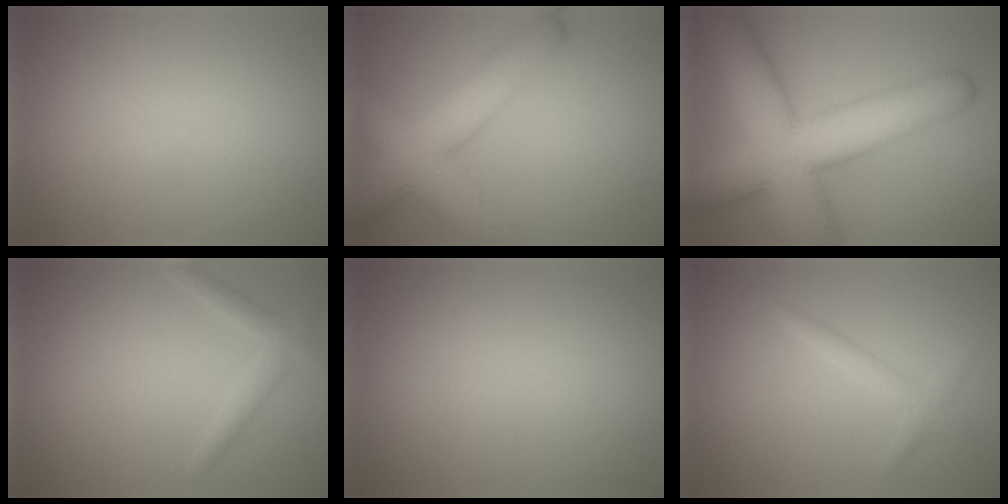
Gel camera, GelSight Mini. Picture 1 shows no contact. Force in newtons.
{"total": 9.0, "press": 9.0, "slide": 0.3}
{"total": 13.3, "press": 13.3, "slide": 0.5}
{"total": 2.0, "press": 2.0, "slide": 0.1}
{"total": 0.0}
{"total": 1.6, "press": 1.6, "slide": 0.0}